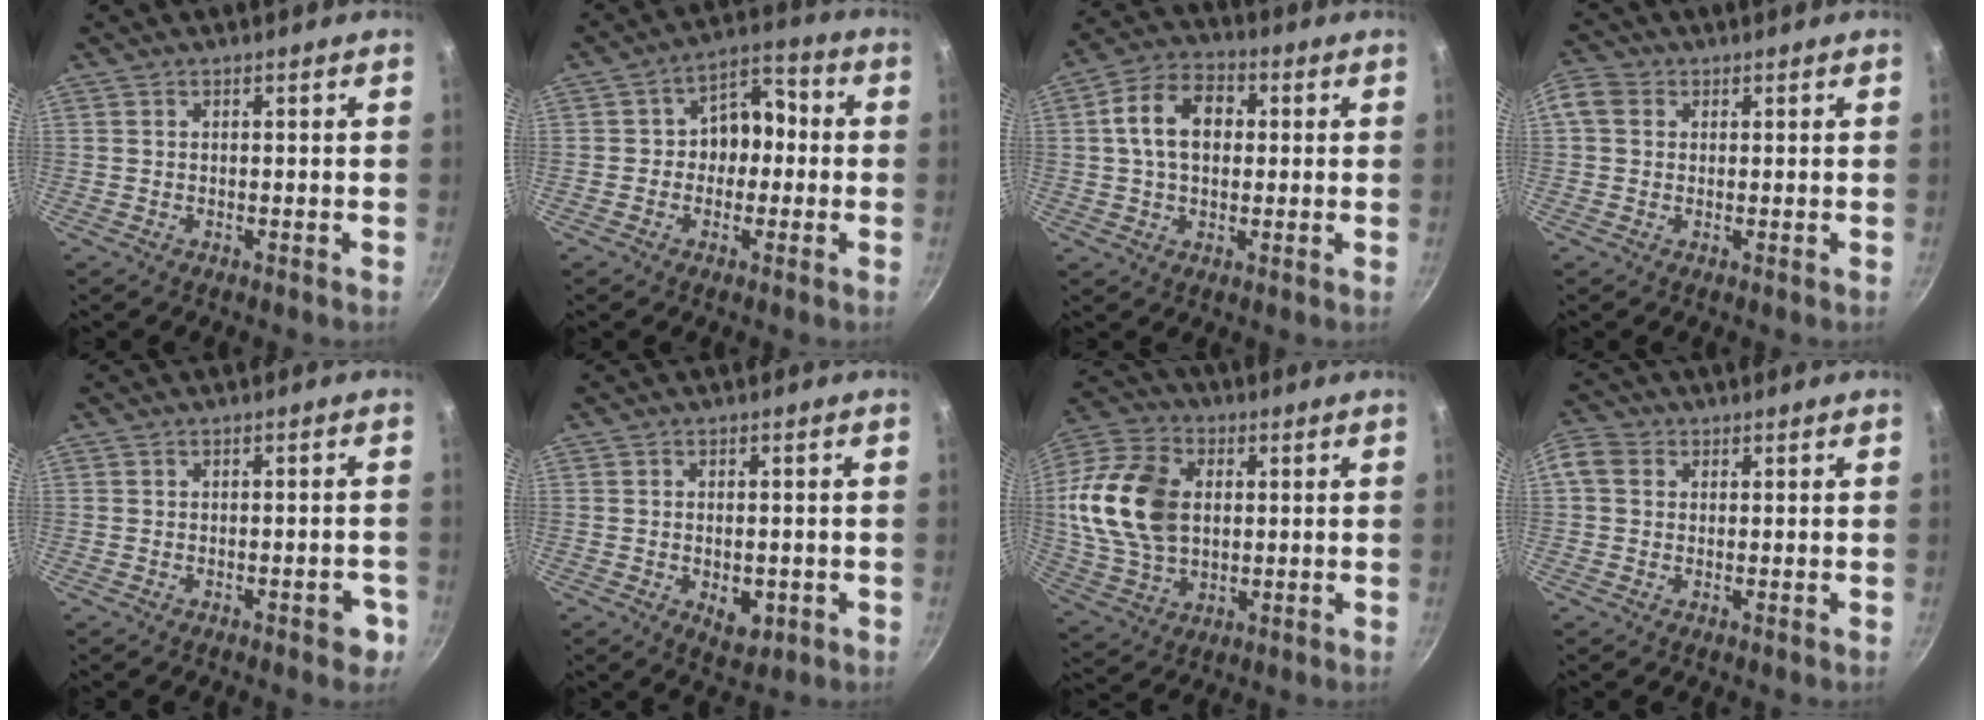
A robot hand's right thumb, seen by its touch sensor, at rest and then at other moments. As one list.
[{"total": 9.0, "force": [-0.6, 7.1, 5.5], "torque": [-0.018, 0.031, -0.024]}, {"total": 11.3, "force": [1.6, 7.9, 8.0], "torque": [-0.114, 0.022, 0.013]}, {"total": 5.1, "force": [1.1, 4.2, 2.6], "torque": [-0.049, 0.007, 0.006]}, {"total": 3.6, "force": [-1.7, 1.6, 2.7], "torque": [-0.019, 0.014, -0.019]}, {"total": 5.2, "force": [-1.3, 3.2, 3.9], "torque": [-0.042, -0.001, -0.013]}, {"total": 18.8, "force": [2.2, 13.1, 13.4], "torque": [-0.244, 0.008, 0.040]}, {"total": 5.6, "force": [1.1, 4.6, 2.9], "torque": [-0.059, 0.011, 0.005]}]